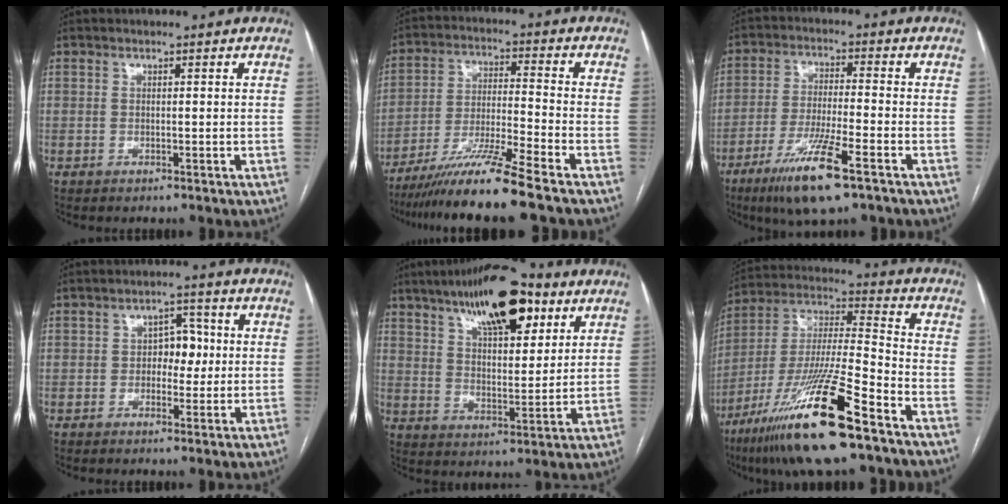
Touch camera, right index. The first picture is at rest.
{"total": 12.0, "force": [-9.5, -2.1, 7.0], "torque": [-0.124, -0.029, -0.172]}
{"total": 11.1, "force": [-6.5, 0.8, 8.9], "torque": [-0.176, -0.025, -0.115]}
{"total": 4.4, "force": [0.0, 2.8, 3.3], "torque": [-0.043, 0.014, 0.000]}
{"total": 17.1, "force": [10.2, 5.8, 12.5], "torque": [-0.215, 0.024, 0.171]}
{"total": 20.7, "force": [-12.5, 1.4, 16.4], "torque": [-0.336, -0.039, -0.228]}